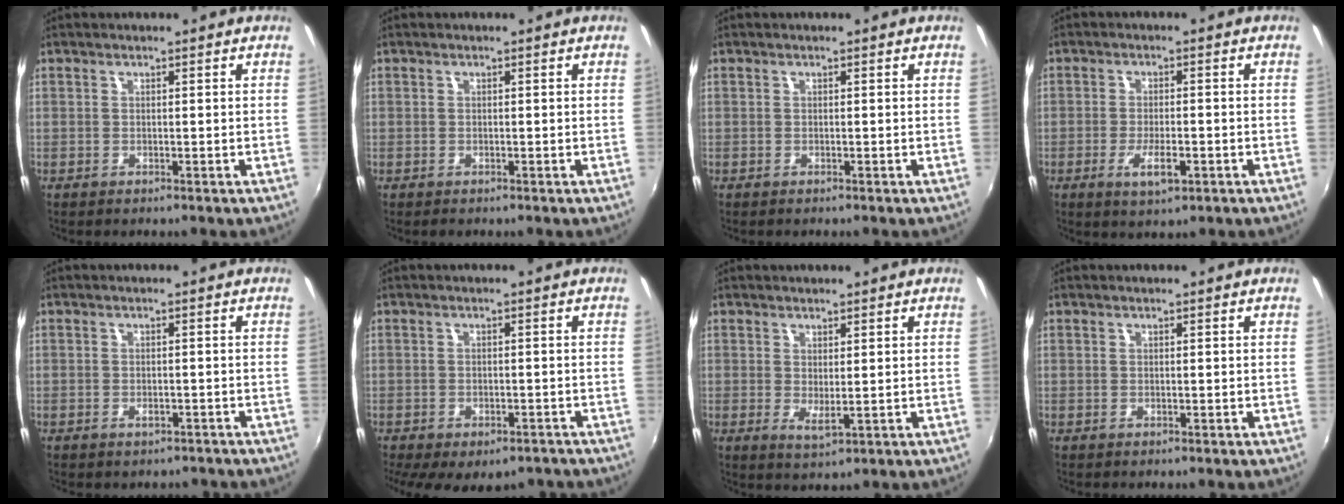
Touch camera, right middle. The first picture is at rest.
{"total": 0.8, "force": [-0.6, 0.5, 0.1], "torque": [-0.003, -0.001, -0.010]}
{"total": 0.0}
{"total": 5.2, "force": [-2.3, 1.6, 4.3], "torque": [-0.091, -0.009, -0.036]}
{"total": 2.5, "force": [-1.9, 1.2, 1.0], "torque": [-0.017, -0.003, -0.023]}
{"total": 11.9, "force": [-8.7, 5.2, 6.3], "torque": [-0.131, -0.032, -0.111]}
{"total": 2.5, "force": [0.3, 0.6, 2.4], "torque": [-0.041, -0.008, 0.009]}
{"total": 0.0}